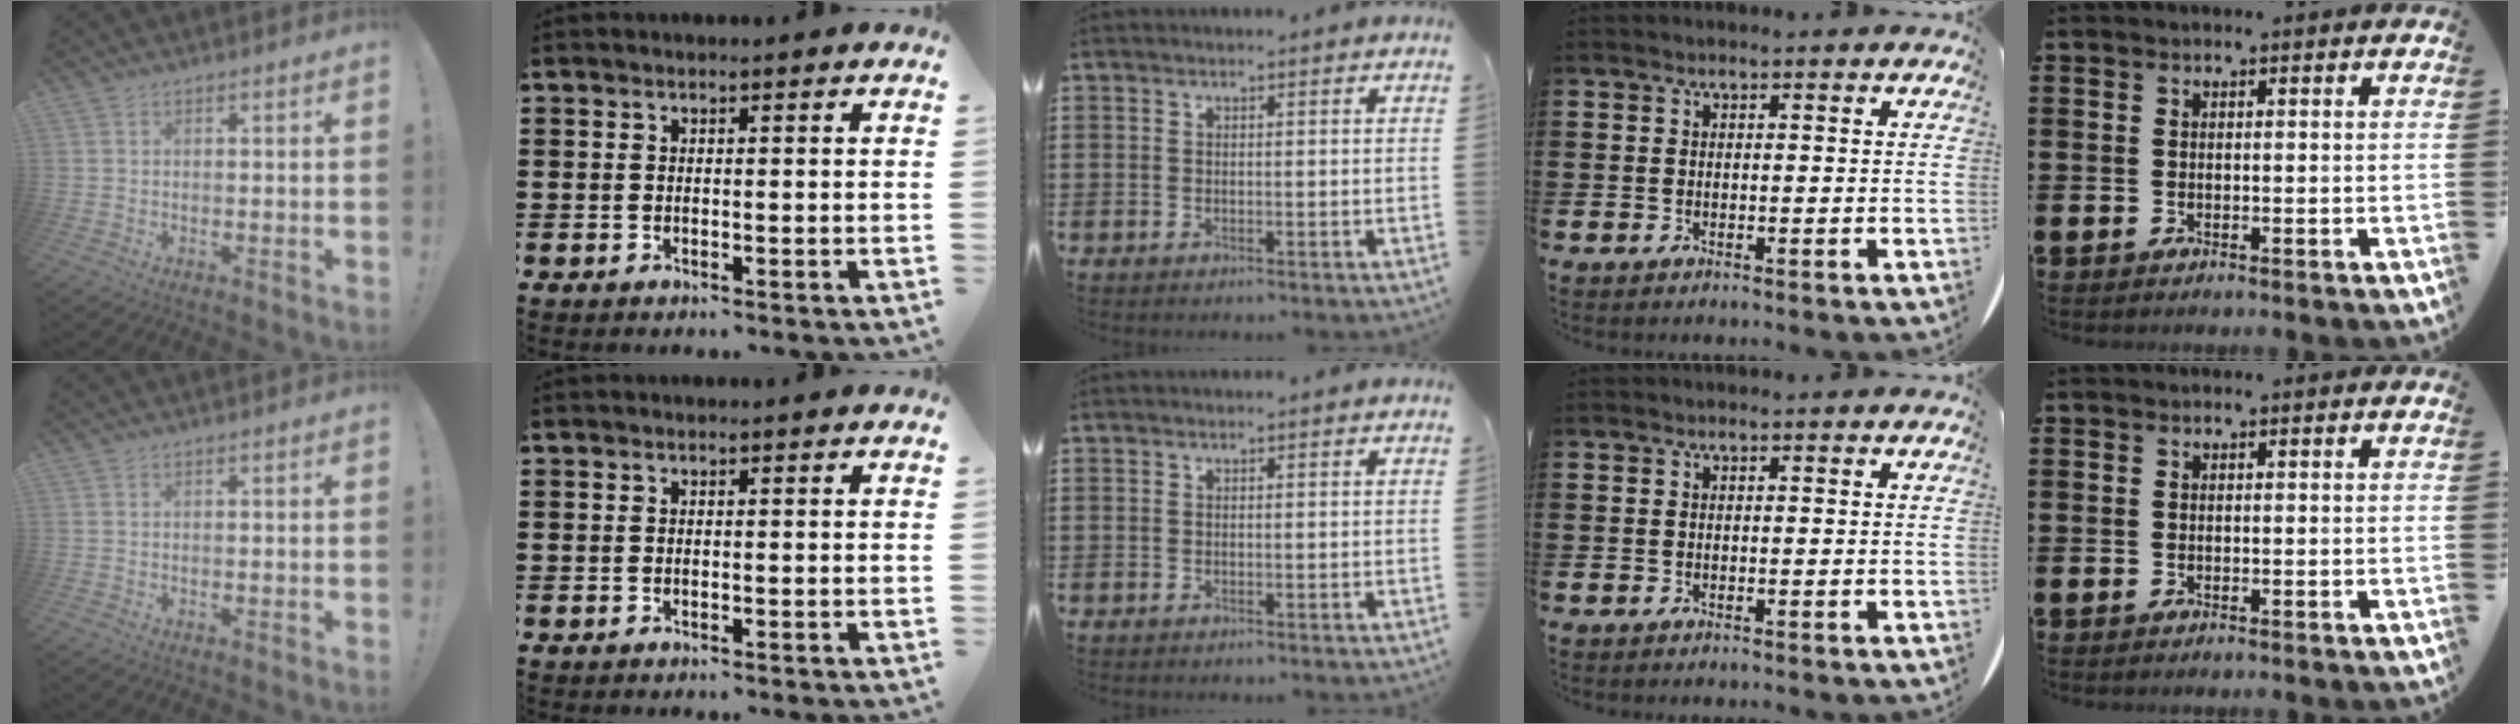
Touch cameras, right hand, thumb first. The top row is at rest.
{}